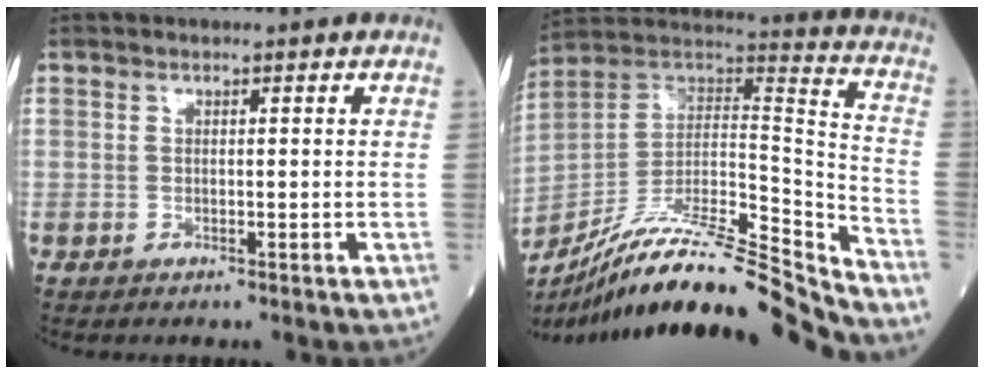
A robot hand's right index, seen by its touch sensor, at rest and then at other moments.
{"total": 24.3, "force": [-21.2, 0.6, 11.9], "torque": [-0.194, 0.003, -0.358]}